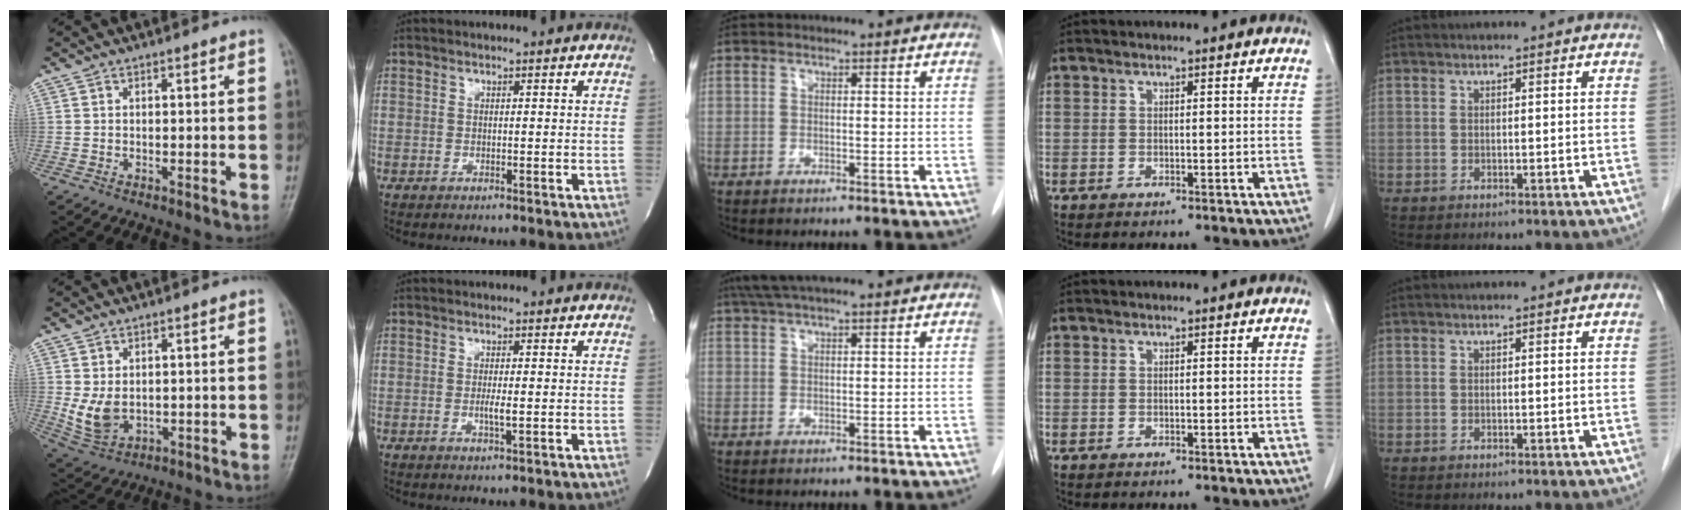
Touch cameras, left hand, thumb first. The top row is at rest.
{"thumb": {"total": 6.3, "force": [0.0, 4.6, 4.3], "torque": [-0.070, -0.009, 0.017]}, "index": {"total": 1.9, "force": [-0.4, 0.1, 1.9], "torque": [-0.040, -0.004, -0.006]}, "middle": {"total": 6.6, "force": [5.4, 0.6, 3.8], "torque": [-0.065, 0.040, 0.091]}}